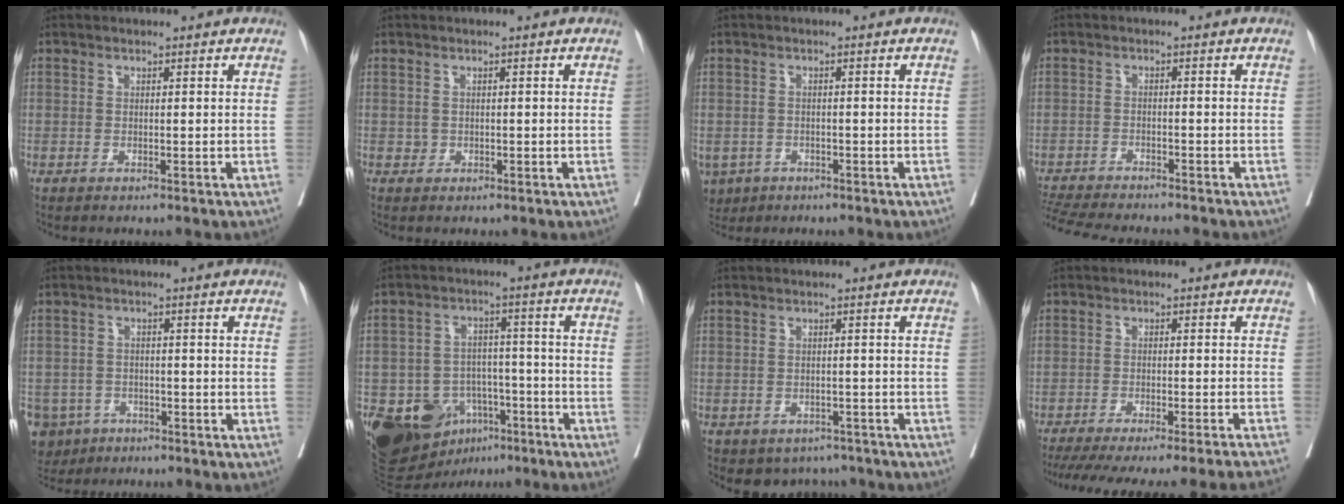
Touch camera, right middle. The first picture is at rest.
{"total": 0.9, "force": [-0.1, 0.8, 0.2], "torque": [-0.002, 0.002, 0.002]}
{"total": 5.9, "force": [-3.2, 4.6, 1.7], "torque": [-0.040, 0.000, -0.048]}
{"total": 12.6, "force": [-11.5, 1.6, 5.0], "torque": [-0.091, -0.016, -0.171]}
{"total": 9.8, "force": [-5.9, 7.5, 2.4], "torque": [-0.069, -0.004, -0.088]}
{"total": 13.7, "force": [-7.3, 9.7, 6.3], "torque": [-0.101, 0.024, -0.108]}
{"total": 4.8, "force": [-3.9, 2.8, 0.3], "torque": [0.013, 0.012, -0.049]}
{"total": 22.5, "force": [-20.3, -0.9, 9.6], "torque": [-0.113, -0.051, -0.270]}